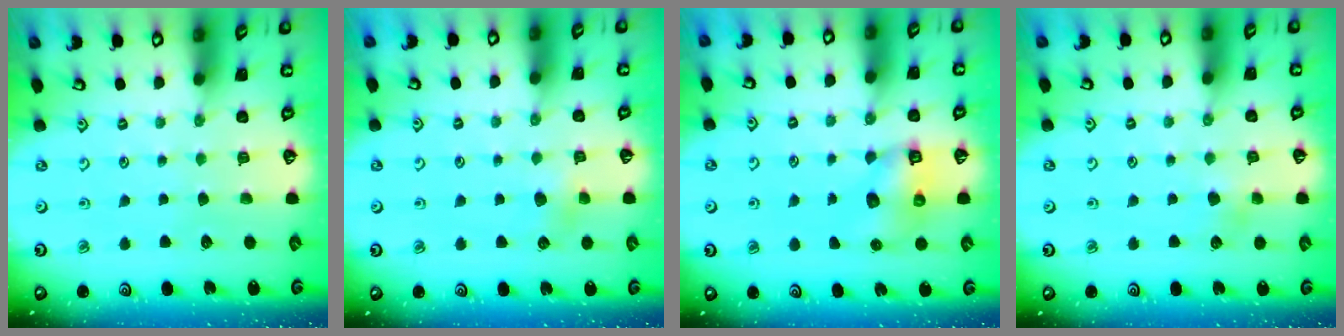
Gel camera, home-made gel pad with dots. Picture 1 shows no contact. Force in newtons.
{"total": 4.5, "press": 4.4, "slide": 0.7}
{"total": 7.1, "press": 7.0, "slide": 0.9}
{"total": 3.3, "press": 3.3, "slide": 0.4}